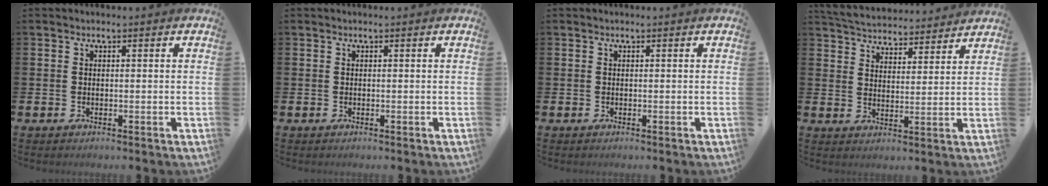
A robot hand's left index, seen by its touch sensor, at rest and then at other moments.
{"total": 0.0}
{"total": 0.0}
{"total": 5.3, "force": [5.2, 0.9, 0.3], "torque": [-0.034, -0.035, 0.094]}